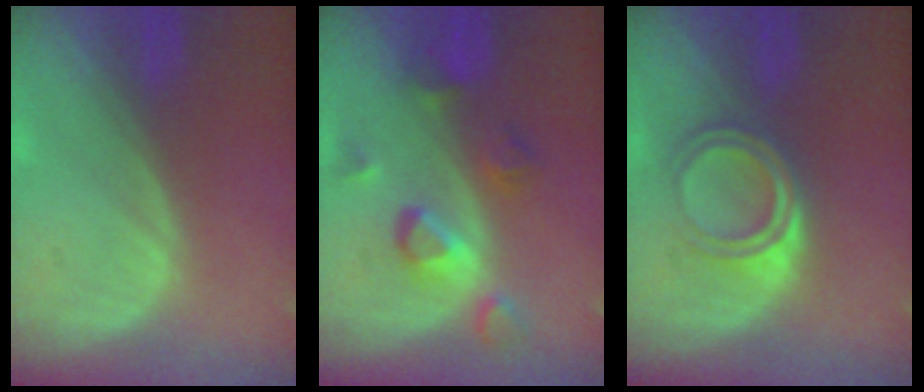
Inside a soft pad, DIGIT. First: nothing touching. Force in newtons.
{"total": 5.8, "press": 5.7, "slide": 0.6}
{"total": 4.2, "press": 4.2, "slide": 0.3}